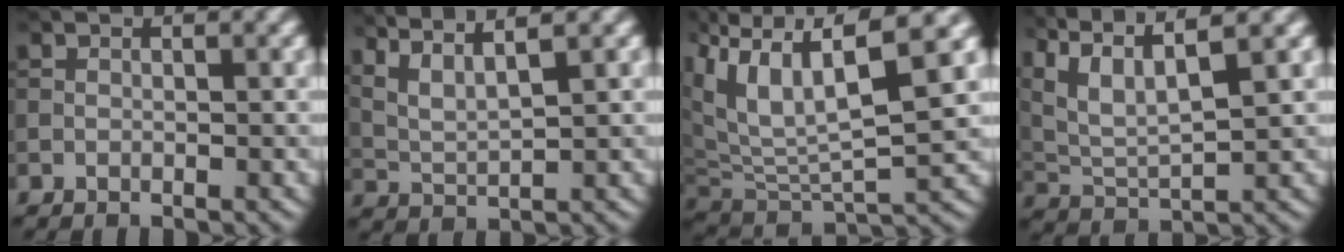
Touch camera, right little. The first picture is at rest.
{"total": 6.0, "force": [4.4, 1.4, 3.8], "torque": [-0.069, 0.025, 0.060]}
{"total": 10.2, "force": [4.3, 3.6, 8.5], "torque": [-0.175, 0.008, 0.081]}
{"total": 9.2, "force": [6.1, 2.9, 6.3], "torque": [-0.144, 0.028, 0.093]}